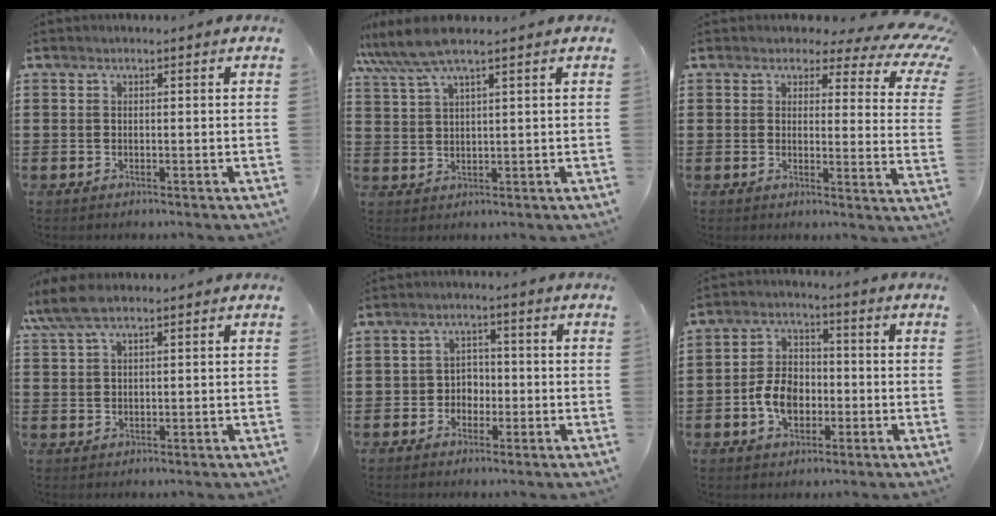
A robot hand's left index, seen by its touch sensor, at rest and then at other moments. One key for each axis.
{"total": 5.9, "fx": 4.5, "fy": 0.6, "fz": 3.9, "tx": -0.094, "ty": -0.007, "tz": 0.078}
{"total": 3.9, "fx": 2.8, "fy": 1.6, "fz": 2.2, "tx": -0.045, "ty": -0.017, "tz": 0.042}
{"total": 5.5, "fx": 3.8, "fy": 1.3, "fz": 3.8, "tx": -0.088, "ty": 0.001, "tz": 0.069}
{"total": 3.1, "fx": -1.3, "fy": 2.7, "fz": 0.9, "tx": -0.029, "ty": 0.007, "tz": -0.031}
{"total": 6.5, "fx": -2.0, "fy": 4.4, "fz": 4.3, "tx": -0.100, "ty": 0.007, "tz": -0.042}